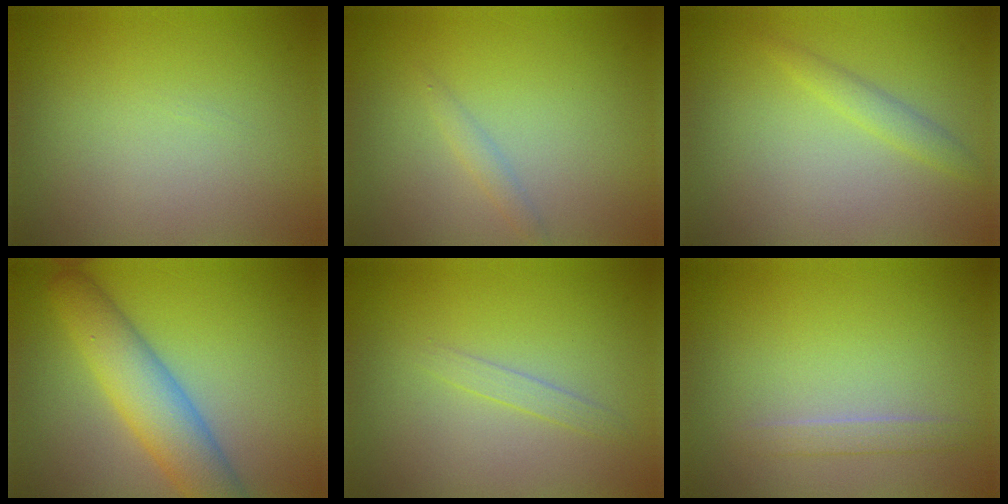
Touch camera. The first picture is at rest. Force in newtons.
{"total": 0.9, "press": 0.9, "slide": 0.0}
{"total": 1.5, "press": 1.5, "slide": 0.1}
{"total": 6.0, "press": 6.0, "slide": 0.2}
{"total": 1.0, "press": 1.0, "slide": 0.0}
{"total": 1.2, "press": 1.2, "slide": 0.1}